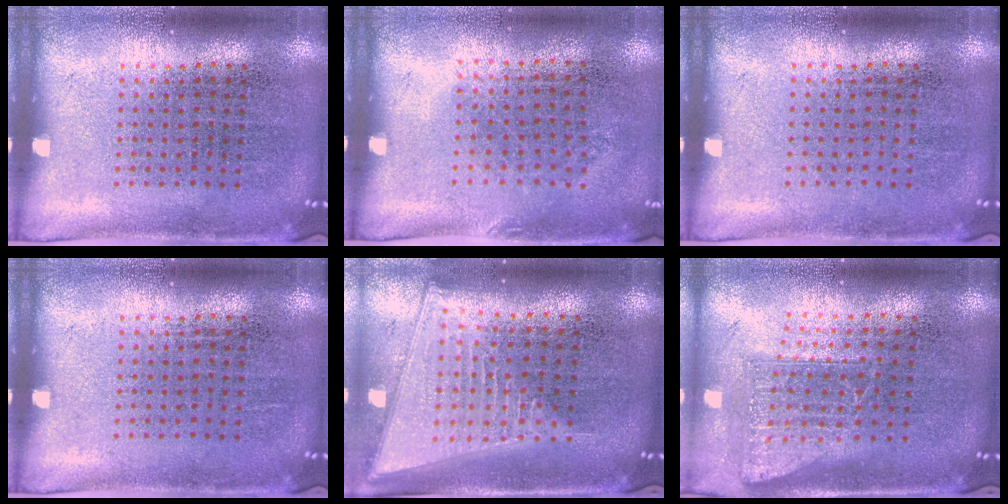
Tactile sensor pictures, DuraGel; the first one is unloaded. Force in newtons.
{"total": 0.8, "press": 0.6, "slide": 0.5}
{"total": 0.0}
{"total": 0.0}
{"total": 2.2, "press": 1.8, "slide": 1.2}
{"total": 1.7, "press": 1.3, "slide": 1.1}